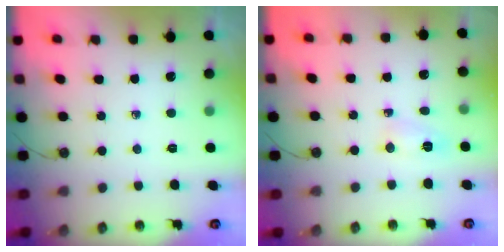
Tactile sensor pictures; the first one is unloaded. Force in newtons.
{"total": 2.5, "press": 2.1, "slide": 1.4}